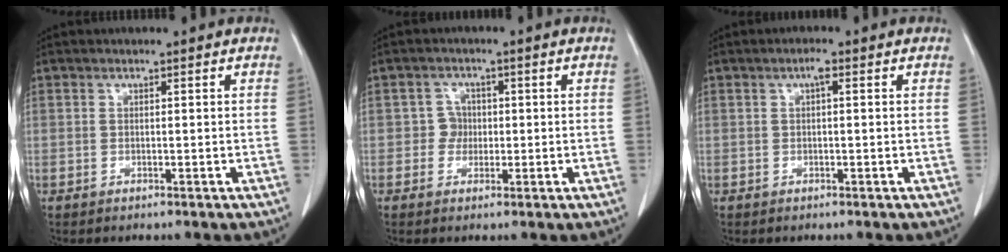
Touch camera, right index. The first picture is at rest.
{"total": 2.4, "force": [-0.2, 2.4, 0.4], "torque": [0.003, 0.009, -0.007]}
{"total": 1.3, "force": [0.4, 0.3, 1.2], "torque": [-0.021, 0.004, 0.005]}